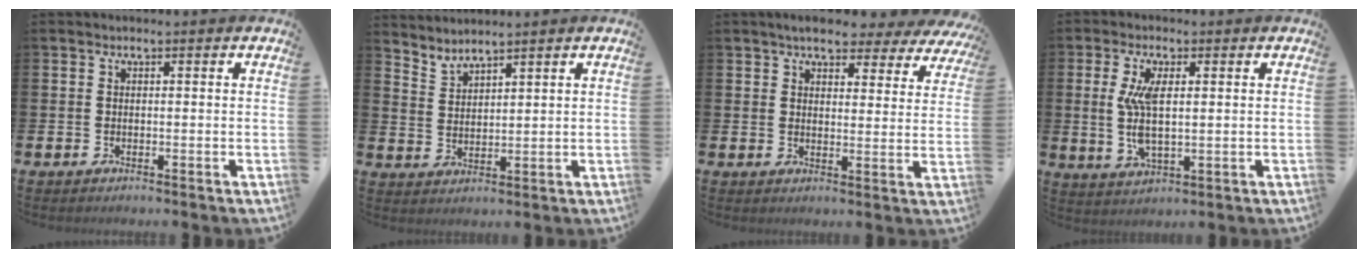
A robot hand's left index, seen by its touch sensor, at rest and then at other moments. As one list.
[{"total": 3.1, "force": [3.0, -0.4, -0.7], "torque": [0.001, -0.022, 0.057]}, {"total": 5.3, "force": [4.8, 1.7, 1.6], "torque": [-0.041, -0.025, 0.081]}, {"total": 5.8, "force": [1.3, 2.3, 5.2], "torque": [-0.117, -0.002, 0.017]}]